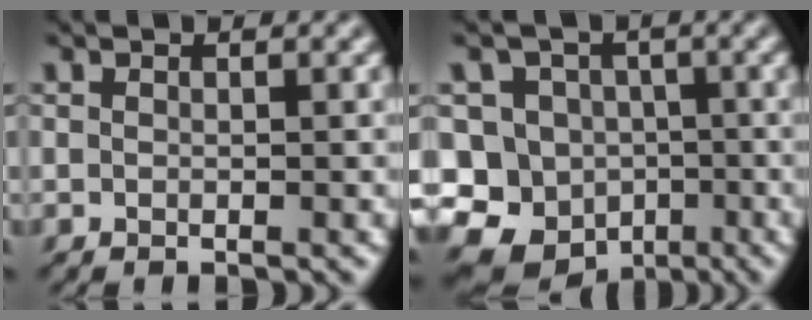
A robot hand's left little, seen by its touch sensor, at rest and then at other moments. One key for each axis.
{"total": 16.1, "fx": -6.2, "fy": 14.0, "fz": 4.9, "tx": -0.123, "ty": -0.022, "tz": -0.113}